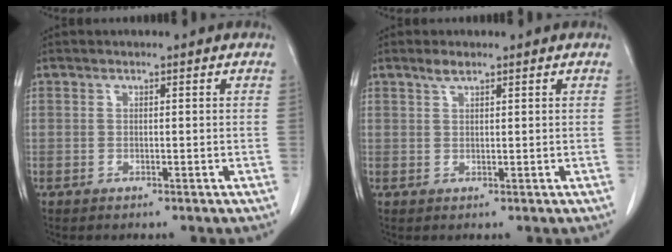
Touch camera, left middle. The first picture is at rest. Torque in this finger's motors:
{"motor_torque": [0.53, -0.42, -0.03, 0.02]}